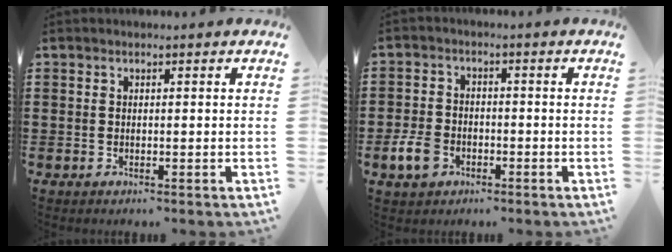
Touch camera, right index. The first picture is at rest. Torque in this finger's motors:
{"motor_torque": [2.14, 0.00, -0.02, -0.21]}